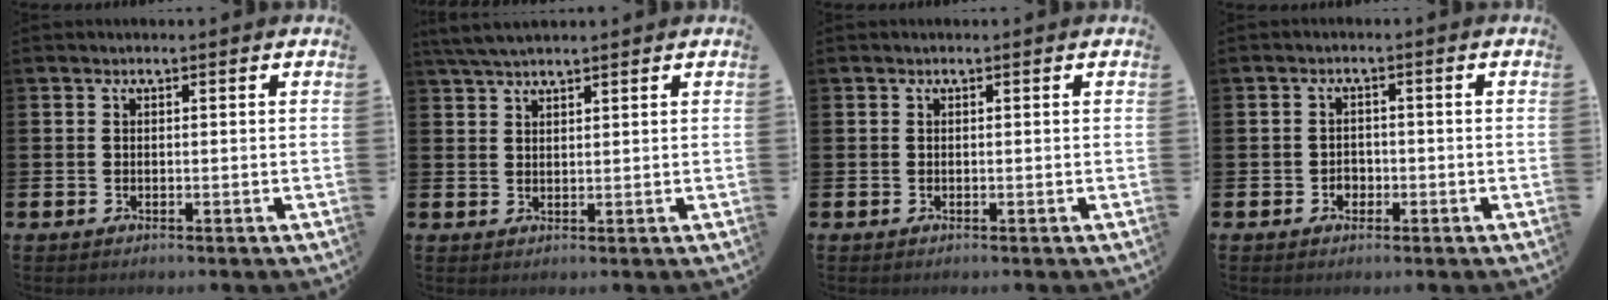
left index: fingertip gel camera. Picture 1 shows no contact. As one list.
[{"total": 3.7, "force": [3.2, 0.8, 1.6], "torque": [-0.037, -0.004, 0.061]}, {"total": 0.0}, {"total": 1.8, "force": [-0.7, 1.5, 0.6], "torque": [-0.009, 0.002, -0.018]}]